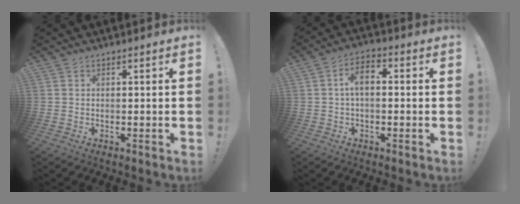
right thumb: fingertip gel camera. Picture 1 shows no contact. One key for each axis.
{"total": 5.9, "fx": 0.1, "fy": 3.0, "fz": 5.1, "tx": -0.091, "ty": 0.009, "tz": 0.004}